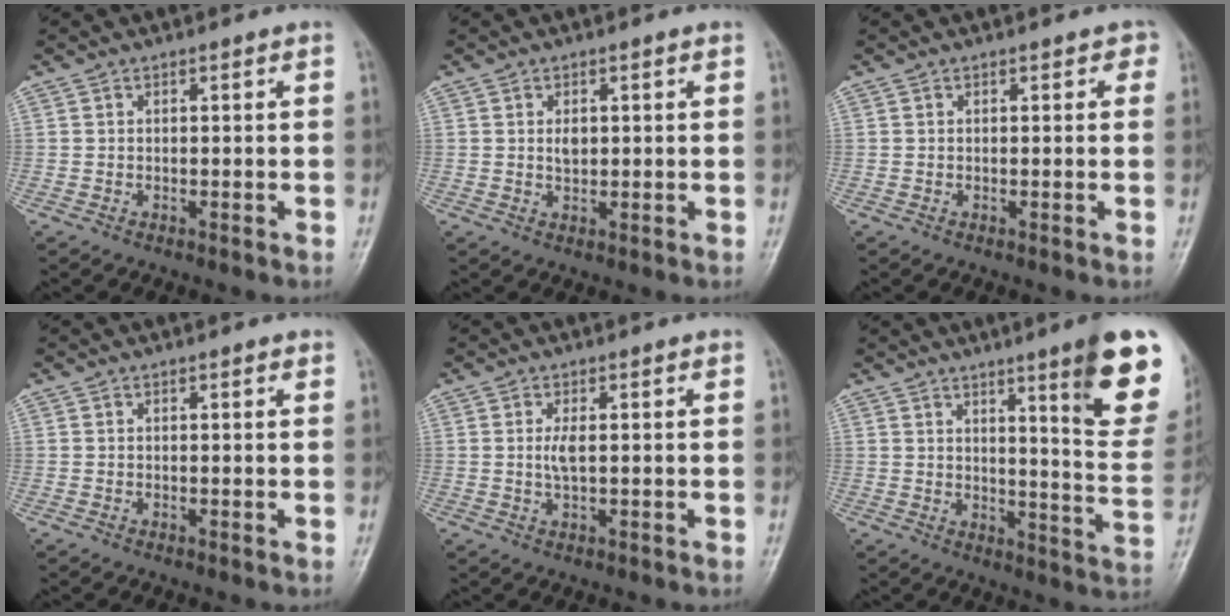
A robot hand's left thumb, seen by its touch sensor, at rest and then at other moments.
{"total": 2.1, "force": [0.4, 1.3, 1.5], "torque": [-0.019, -0.003, 0.008]}
{"total": 1.3, "force": [0.6, 0.9, 0.7], "torque": [0.011, 0.002, -0.001]}
{"total": 0.8, "force": [0.5, 0.3, 0.5], "torque": [-0.007, -0.001, 0.004]}
{"total": 2.7, "force": [0.5, 0.9, 2.5], "torque": [-0.050, -0.003, 0.011]}
{"total": 16.7, "force": [9.0, 2.3, 13.8], "torque": [-0.142, -0.055, 0.124]}